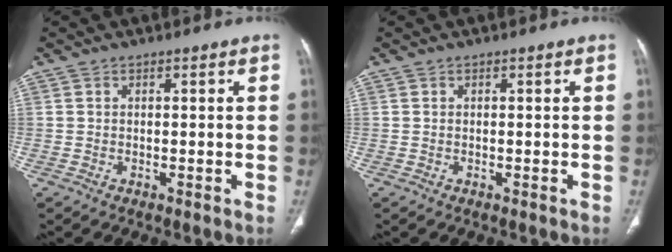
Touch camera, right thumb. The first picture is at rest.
{"total": 0.0}